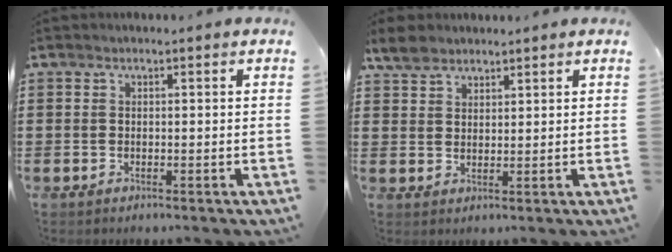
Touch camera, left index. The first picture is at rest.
{"total": 3.7, "force": [3.0, 1.8, 1.2], "torque": [-0.034, 0.004, 0.056]}